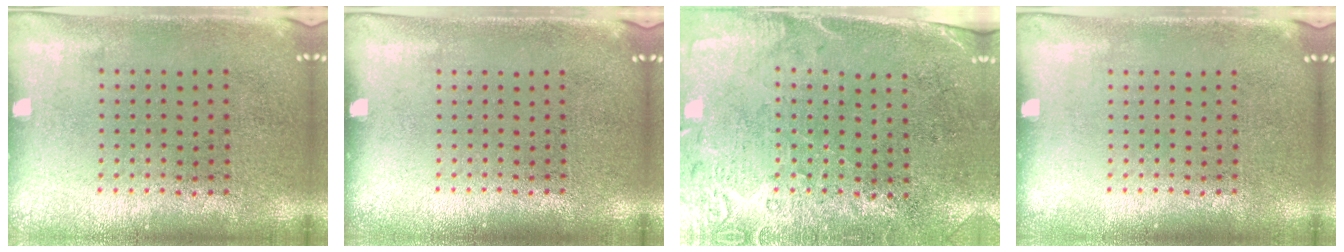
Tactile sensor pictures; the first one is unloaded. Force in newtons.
{"total": 0.0}
{"total": 2.7, "press": 2.4, "slide": 1.2}
{"total": 0.0}